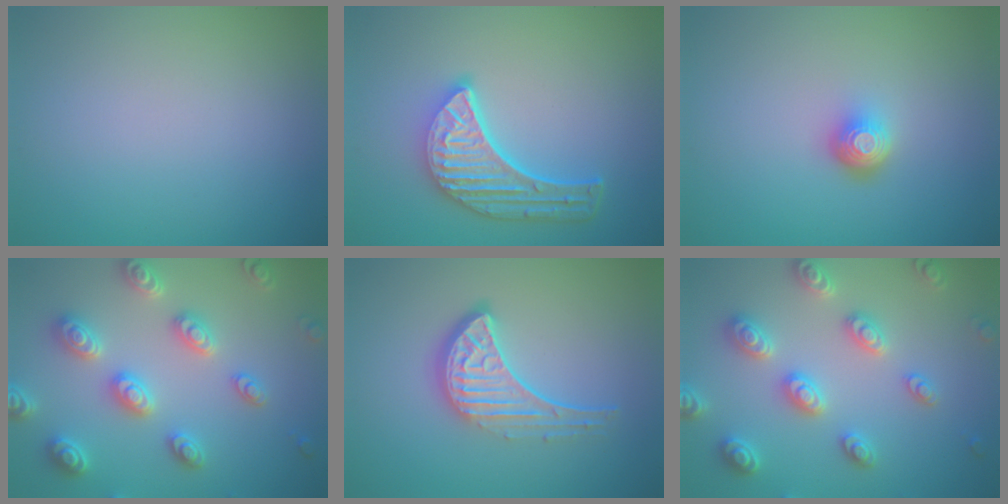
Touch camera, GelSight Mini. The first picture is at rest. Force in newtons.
{"total": 5.7, "press": 4.3, "slide": 3.7}
{"total": 2.0, "press": 1.4, "slide": 1.4}
{"total": 5.3, "press": 5.2, "slide": 1.2}
{"total": 4.6, "press": 3.3, "slide": 3.2}
{"total": 5.2, "press": 5.0, "slide": 1.2}